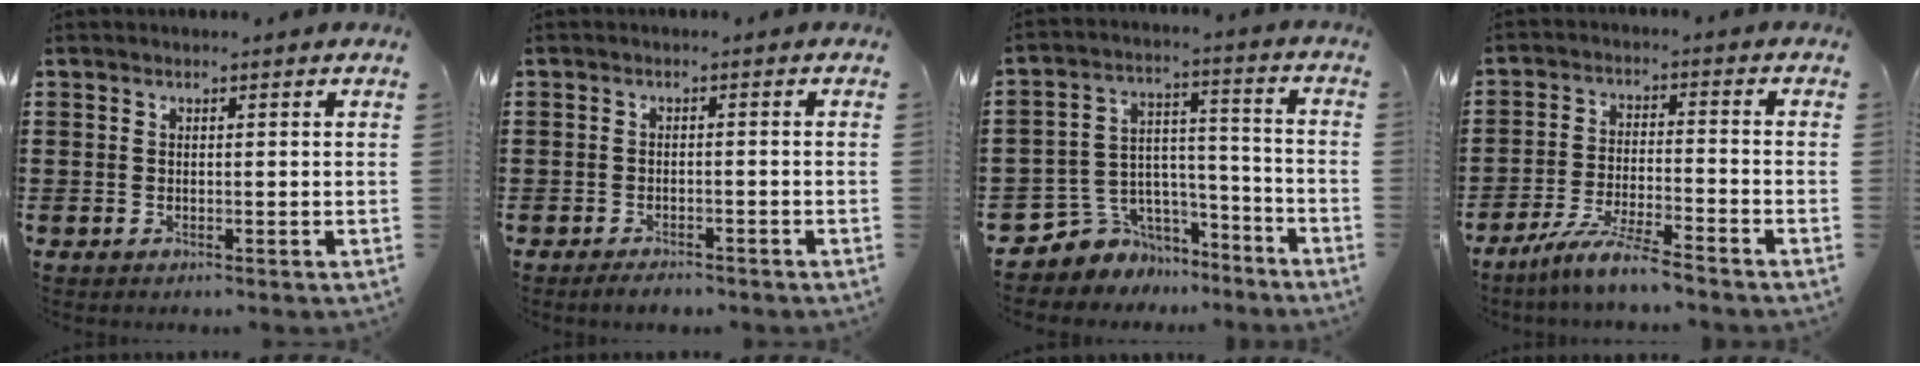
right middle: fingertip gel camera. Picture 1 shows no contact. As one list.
[{"total": 1.8, "force": [-1.7, 0.4, 0.4], "torque": [-0.013, 0.000, -0.034]}, {"total": 5.7, "force": [-4.2, 3.8, -0.4], "torque": [-0.015, 0.008, -0.082]}, {"total": 6.6, "force": [-5.9, -0.3, 3.0], "torque": [-0.067, -0.017, -0.113]}]